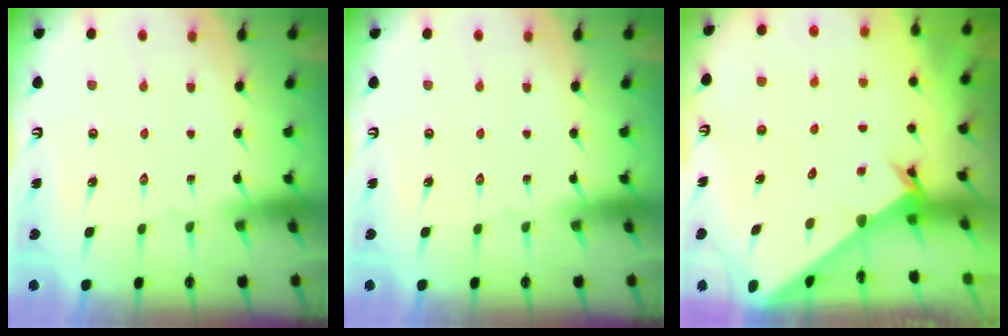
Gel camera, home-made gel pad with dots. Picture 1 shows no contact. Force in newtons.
{"total": 0.0}
{"total": 2.6, "press": 2.6, "slide": 0.3}